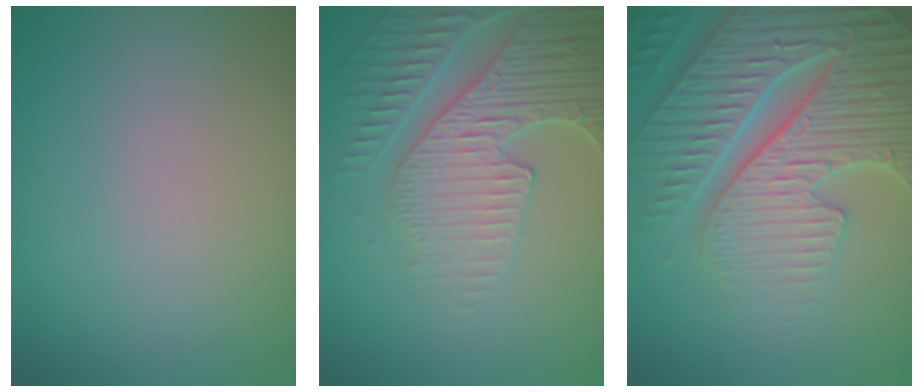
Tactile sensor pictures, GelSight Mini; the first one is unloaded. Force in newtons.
{"total": 5.3, "press": 4.8, "slide": 2.3}
{"total": 7.5, "press": 7.3, "slide": 1.8}